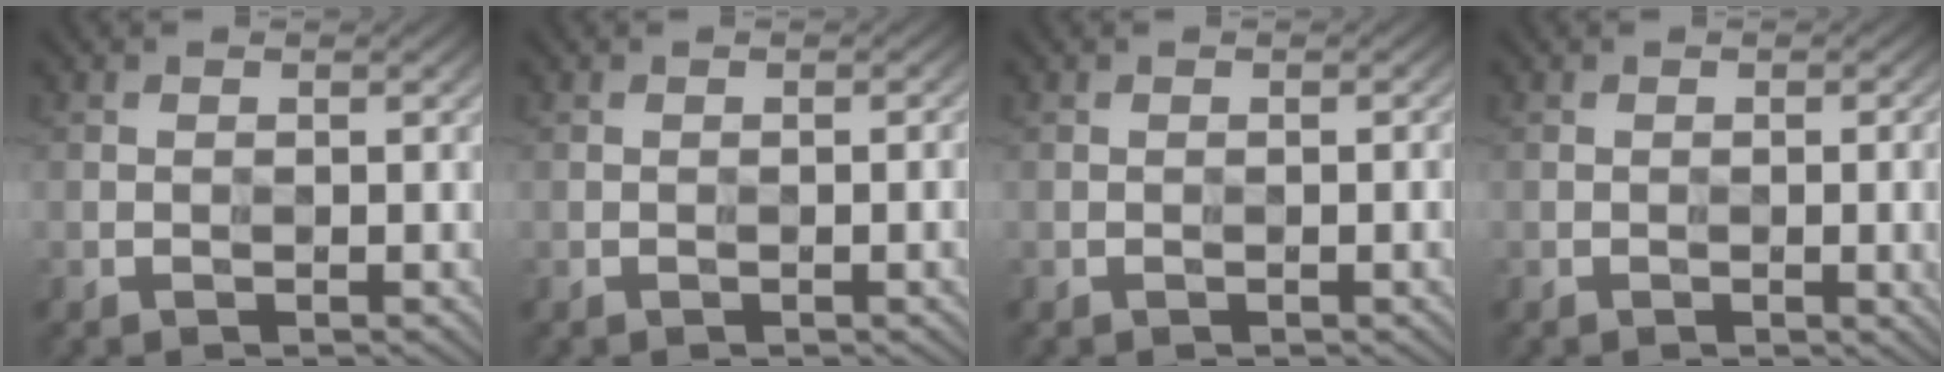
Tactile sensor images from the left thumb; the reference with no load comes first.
{"total": 4.2, "force": [-1.8, 1.1, 3.6], "torque": [-0.044, -0.003, -0.019]}
{"total": 3.9, "force": [-1.7, 1.0, 3.3], "torque": [-0.039, -0.002, -0.018]}
{"total": 6.5, "force": [-1.8, 2.0, 5.9], "torque": [-0.067, -0.001, -0.010]}